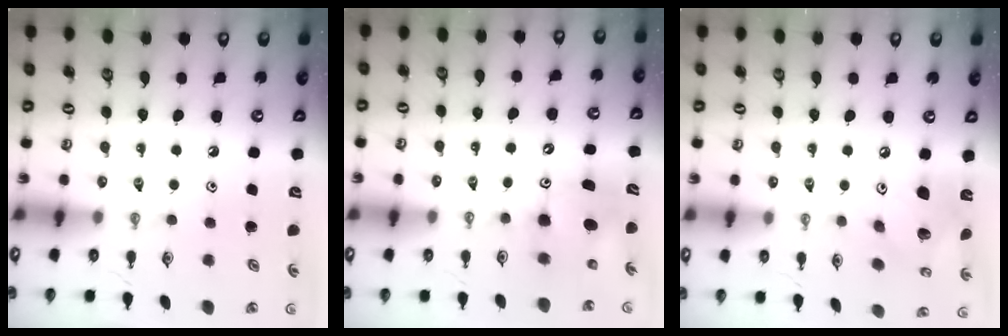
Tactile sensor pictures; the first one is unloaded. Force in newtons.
{"total": 8.8, "press": 8.5, "slide": 2.3}
{"total": 15.1, "press": 14.8, "slide": 2.7}